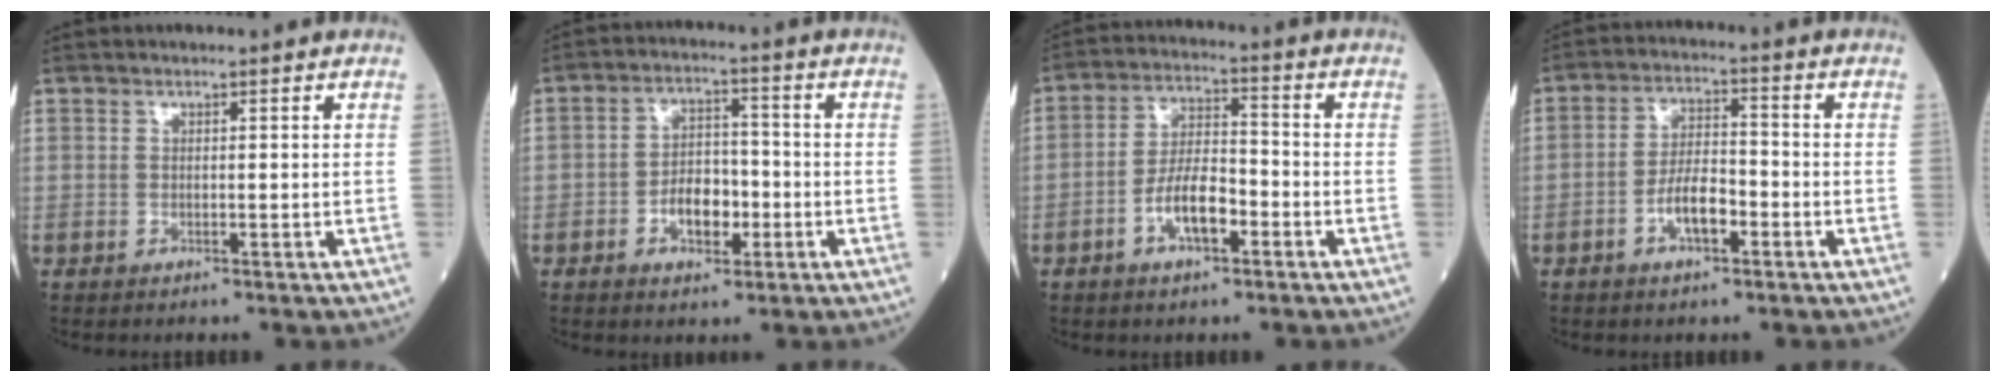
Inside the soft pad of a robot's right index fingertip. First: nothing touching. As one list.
[{"total": 6.1, "force": [-2.0, 3.5, 4.6], "torque": [-0.081, 0.012, -0.030]}, {"total": 7.4, "force": [-3.1, 2.7, 6.1], "torque": [-0.119, 0.012, -0.055]}, {"total": 5.9, "force": [-2.5, 2.2, 4.9], "torque": [-0.095, 0.011, -0.043]}]